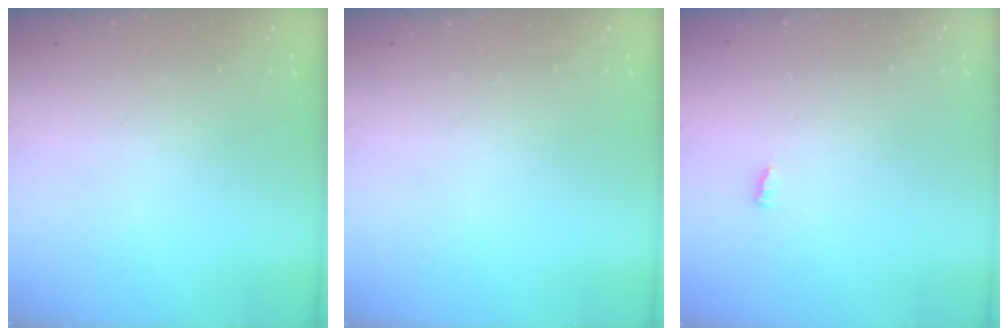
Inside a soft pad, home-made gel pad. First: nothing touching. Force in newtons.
{"total": 0.0}
{"total": 3.0, "press": 3.0, "slide": 0.0}